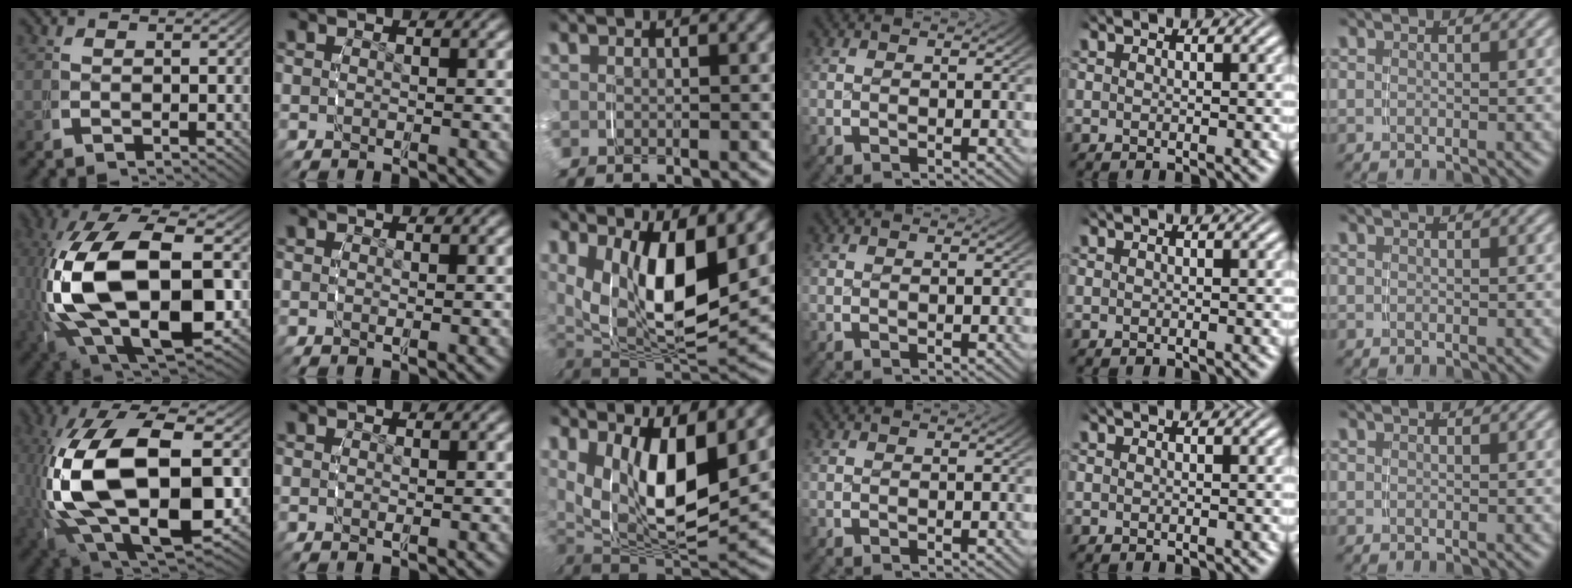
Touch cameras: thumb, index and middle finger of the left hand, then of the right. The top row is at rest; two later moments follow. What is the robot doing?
{"motion": "grasp_and_lifting", "object": "phone"}